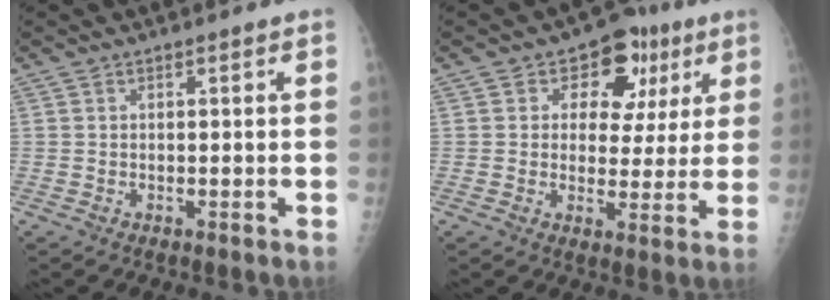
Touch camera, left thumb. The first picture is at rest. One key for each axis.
{"total": 11.6, "fx": 4.6, "fy": 8.3, "fz": 6.7, "tx": -0.033, "ty": 0.001, "tz": 0.058}